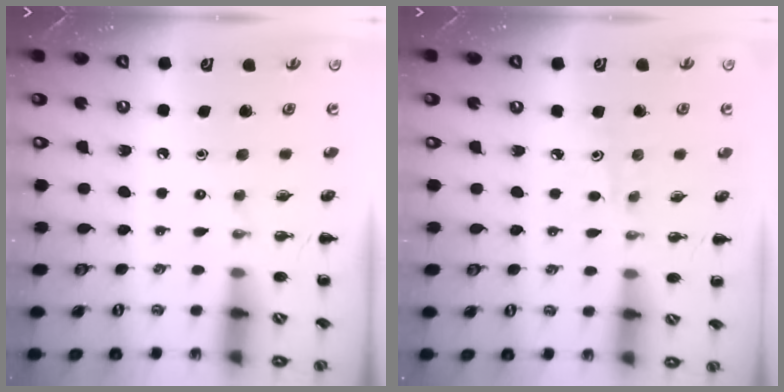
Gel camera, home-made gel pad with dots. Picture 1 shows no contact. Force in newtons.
{"total": 2.6, "press": 2.3, "slide": 1.1}